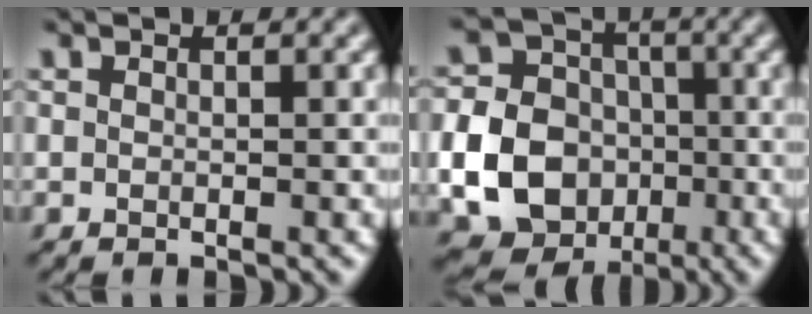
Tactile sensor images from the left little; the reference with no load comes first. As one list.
[{"total": 14.9, "force": [-3.6, 13.3, 5.5], "torque": [-0.140, -0.032, -0.075]}]